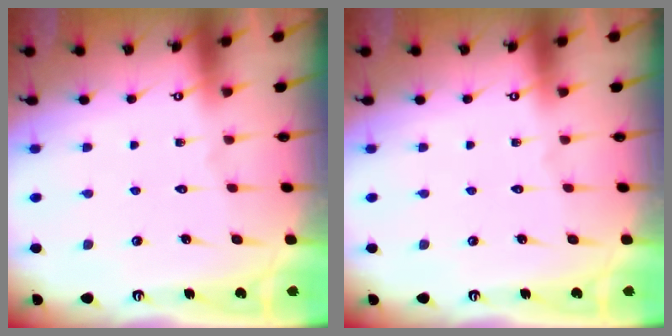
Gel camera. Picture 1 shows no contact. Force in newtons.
{"total": 0.0}